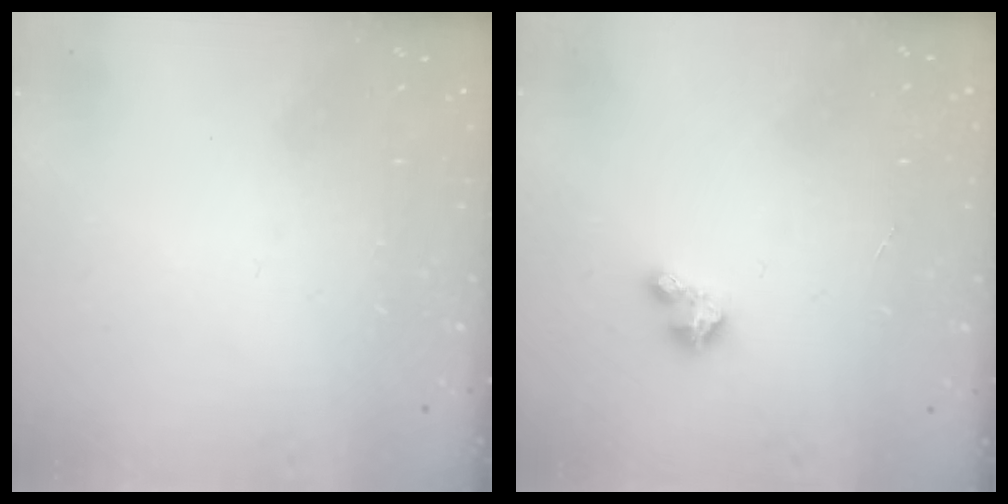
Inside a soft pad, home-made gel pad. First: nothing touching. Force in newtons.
{"total": 2.7, "press": 2.7, "slide": 0.3}